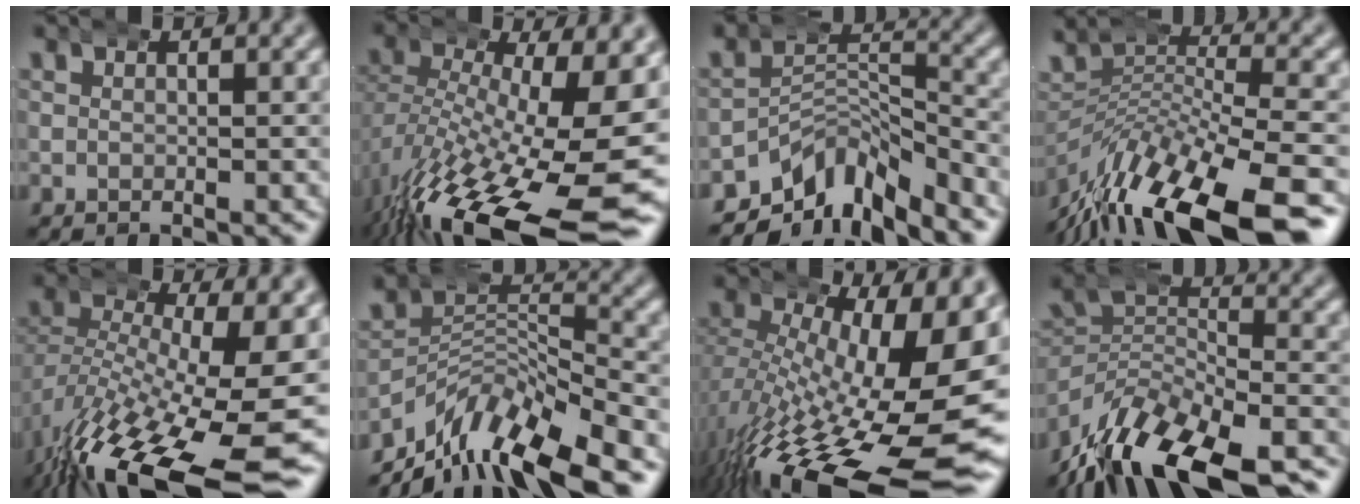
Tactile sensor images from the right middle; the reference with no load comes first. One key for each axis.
{"total": 15.3, "fx": -7.3, "fy": 6.8, "fz": 11.6, "tx": -0.206, "ty": -0.070, "tz": -0.076}
{"total": 8.5, "fx": -5.5, "fy": 5.0, "fz": 4.2, "tx": -0.040, "ty": 0.001, "tz": -0.103}
{"total": 9.5, "fx": -5.7, "fy": 3.3, "fz": 6.8, "tx": -0.112, "ty": -0.007, "tz": -0.089}
{"total": 13.2, "fx": -6.3, "fy": 5.9, "fz": 10.0, "tx": -0.191, "ty": -0.065, "tz": -0.067}
{"total": 9.9, "fx": -6.5, "fy": 4.7, "fz": 5.8, "tx": -0.069, "ty": -0.005, "tz": -0.109}
{"total": 15.3, "fx": -4.8, "fy": 6.4, "fz": 13.0, "tx": -0.209, "ty": -0.060, "tz": -0.032}
{"total": 11.2, "fx": -7.1, "fy": 5.3, "fz": 6.7, "tx": -0.104, "ty": -0.025, "tz": -0.108}